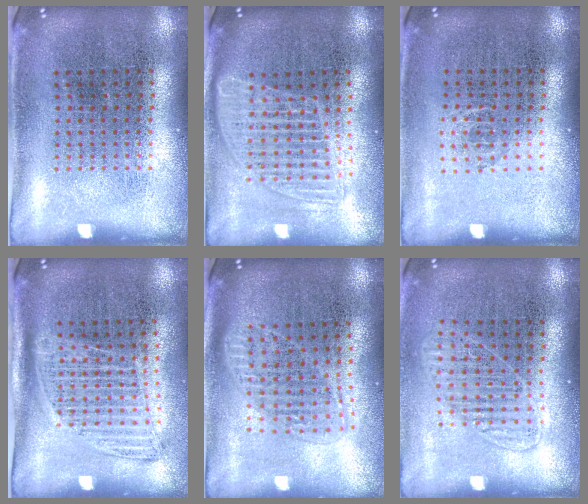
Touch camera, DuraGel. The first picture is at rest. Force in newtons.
{"total": 1.7, "press": 1.5, "slide": 0.8}
{"total": 0.5, "press": 0.4, "slide": 0.4}
{"total": 1.3, "press": 1.1, "slide": 0.7}
{"total": 1.7, "press": 1.4, "slide": 0.9}
{"total": 1.4, "press": 1.2, "slide": 0.7}